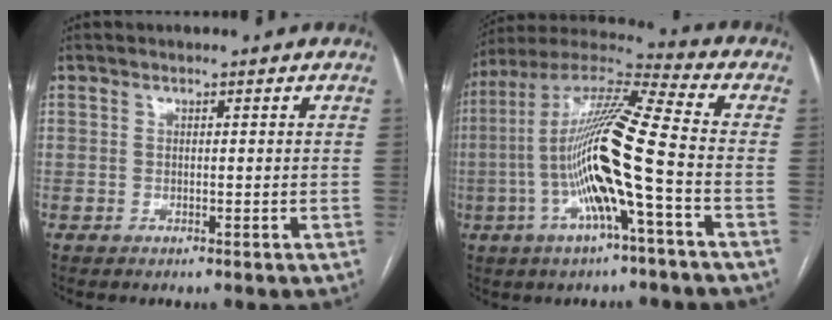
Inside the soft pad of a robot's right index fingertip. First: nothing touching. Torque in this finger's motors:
{"motor_torque": [2.14, 0.00, 1.05, 0.21]}